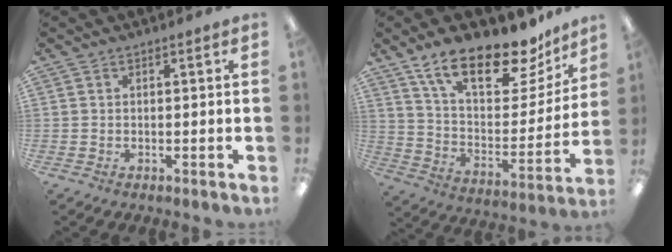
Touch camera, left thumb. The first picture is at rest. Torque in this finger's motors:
{"motor_torque": [0.57, 0.25, 1.49, -1.28, 0.34]}